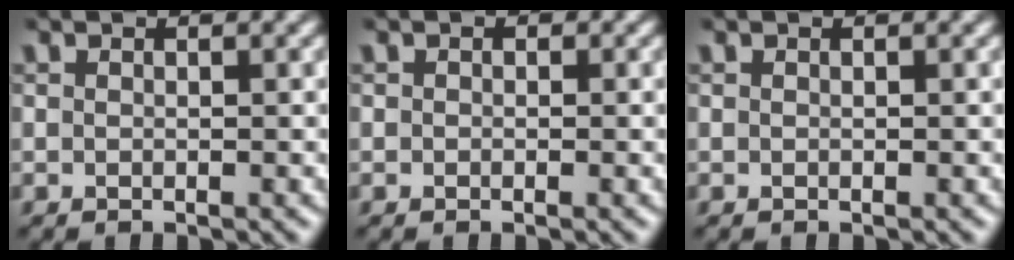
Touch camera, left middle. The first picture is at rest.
{"total": 0.0}
{"total": 0.0}